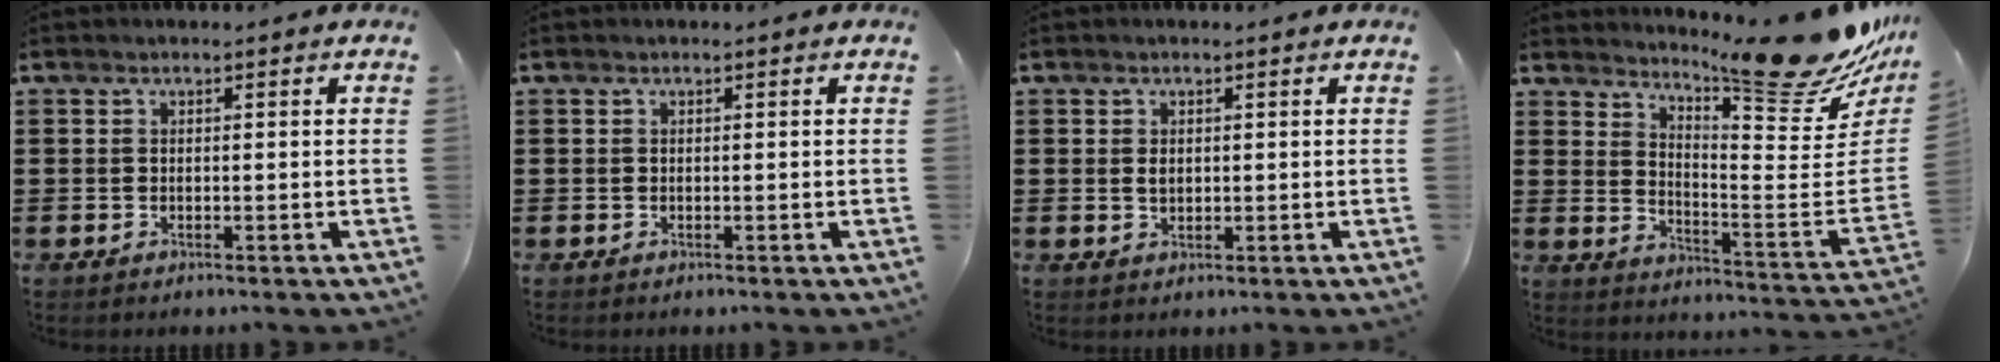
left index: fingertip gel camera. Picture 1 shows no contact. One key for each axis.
{"total": 0.0}
{"total": 1.3, "fx": 0.2, "fy": 0.8, "fz": 1.0, "tx": -0.022, "ty": 0.005, "tz": 0.002}
{"total": 14.7, "fx": 12.4, "fy": 1.5, "fz": 7.6, "tx": -0.116, "ty": -0.088, "tz": 0.204}